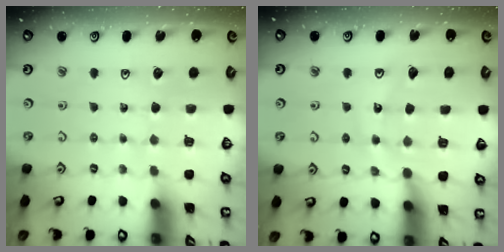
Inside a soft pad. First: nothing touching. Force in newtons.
{"total": 10.9, "press": 10.8, "slide": 1.4}